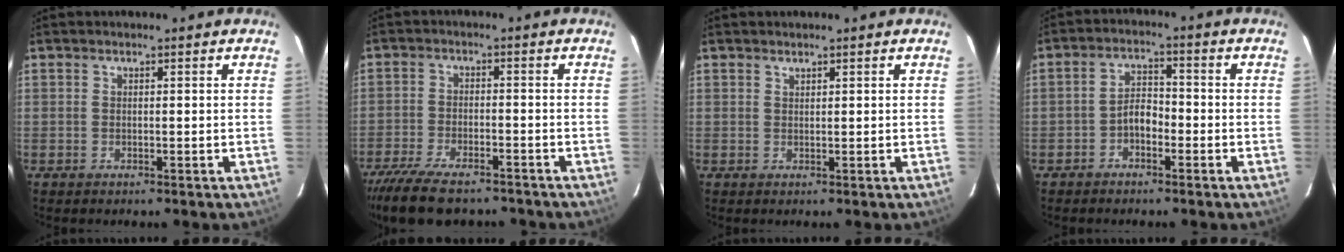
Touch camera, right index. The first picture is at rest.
{"total": 13.4, "force": [-11.0, 4.0, 6.5], "torque": [-0.145, -0.034, -0.185]}
{"total": 0.7, "force": [0.6, -0.2, 0.1], "torque": [-0.002, -0.001, 0.012]}
{"total": 3.5, "force": [-2.1, 1.8, 2.2], "torque": [-0.044, 0.012, -0.038]}